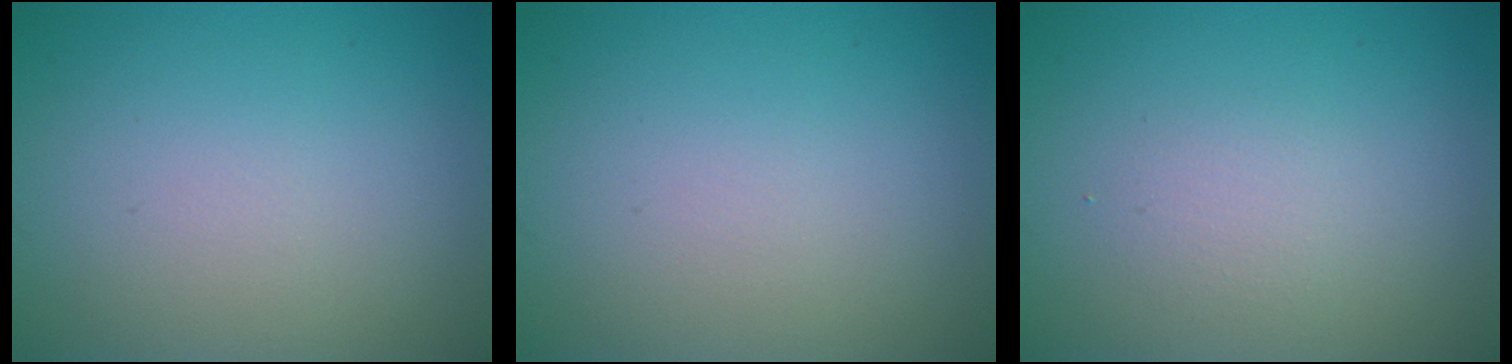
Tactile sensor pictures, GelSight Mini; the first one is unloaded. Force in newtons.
{"total": 0.0}
{"total": 1.4, "press": 1.4, "slide": 0.1}